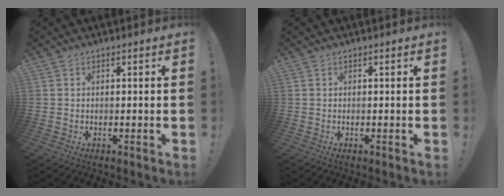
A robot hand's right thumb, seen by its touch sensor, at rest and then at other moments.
{"total": 0.0}